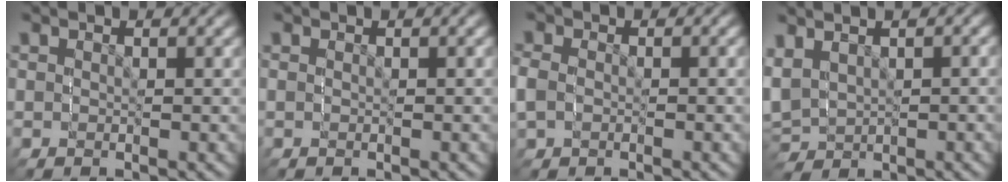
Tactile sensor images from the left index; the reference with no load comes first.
{"total": 0.5, "force": [-0.3, -0.4, 0.0], "torque": [-0.002, 0.003, -0.005]}
{"total": 1.2, "force": [-0.7, 0.6, -0.8], "torque": [0.001, -0.019, -0.007]}
{"total": 3.5, "force": [-0.3, 3.4, 0.8], "torque": [-0.052, -0.016, 0.007]}